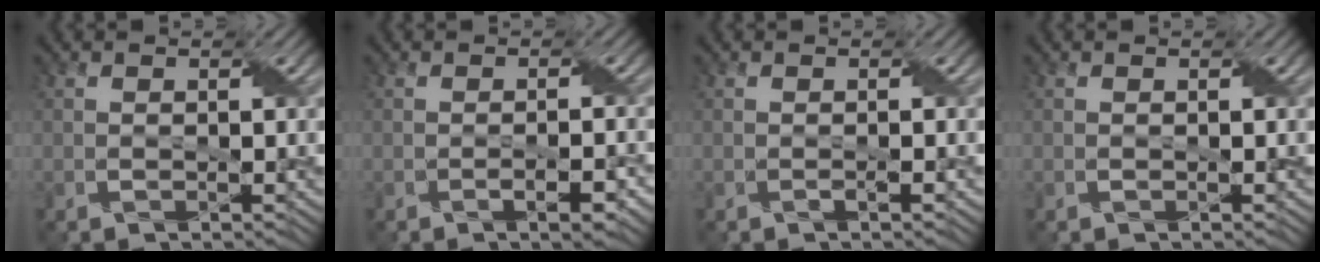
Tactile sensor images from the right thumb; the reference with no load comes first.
{"total": 2.3, "force": [-1.0, 0.6, 1.9], "torque": [-0.035, 0.000, -0.013]}
{"total": 0.6, "force": [-0.3, 0.0, 0.5], "torque": [-0.011, 0.001, -0.005]}
{"total": 0.0}